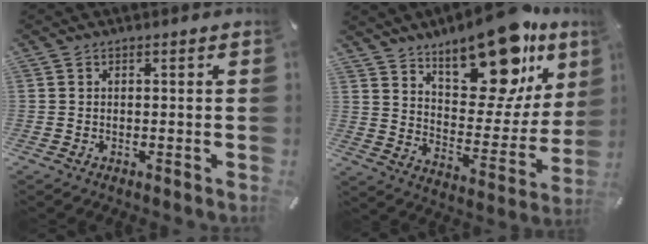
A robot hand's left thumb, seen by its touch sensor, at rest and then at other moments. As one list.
[{"total": 21.9, "force": [15.7, 9.7, 11.8], "torque": [-0.158, -0.114, 0.264]}]